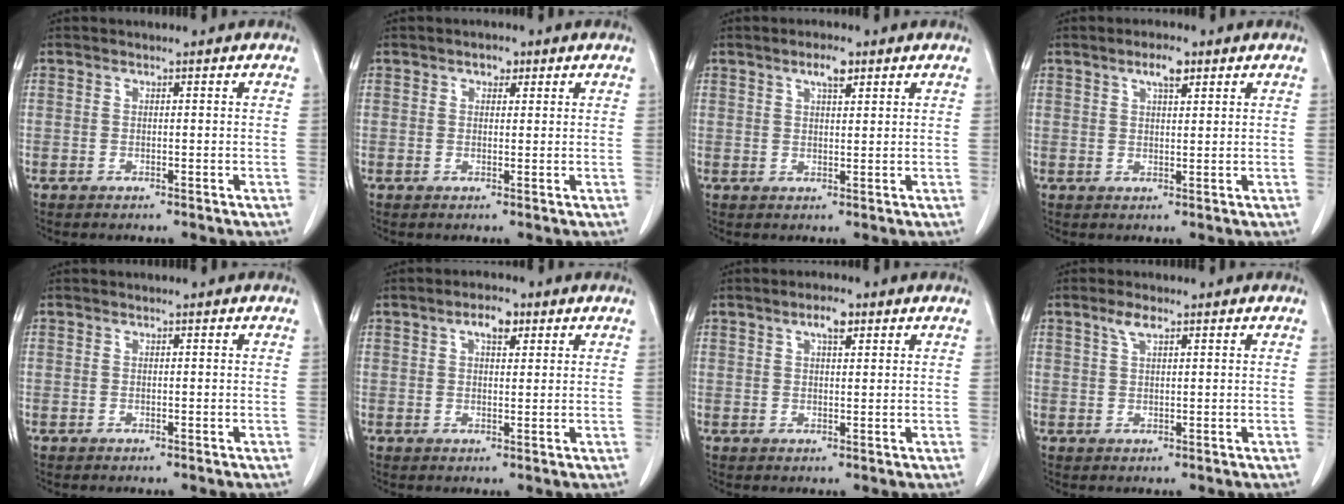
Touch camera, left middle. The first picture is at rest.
{"total": 1.7, "force": [1.0, 1.0, 0.9], "torque": [-0.017, 0.005, 0.014]}
{"total": 3.2, "force": [1.9, 0.8, 2.4], "torque": [-0.045, 0.003, 0.033]}
{"total": 3.4, "force": [2.1, 0.9, 2.6], "torque": [-0.050, 0.004, 0.035]}
{"total": 0.0}
{"total": 3.8, "force": [1.9, 1.6, 2.8], "torque": [-0.050, 0.008, 0.030]}
{"total": 3.1, "force": [1.7, 0.9, 2.5], "torque": [-0.046, 0.005, 0.028]}
{"total": 2.4, "force": [1.5, 0.6, 1.7], "torque": [-0.041, 0.007, 0.032]}